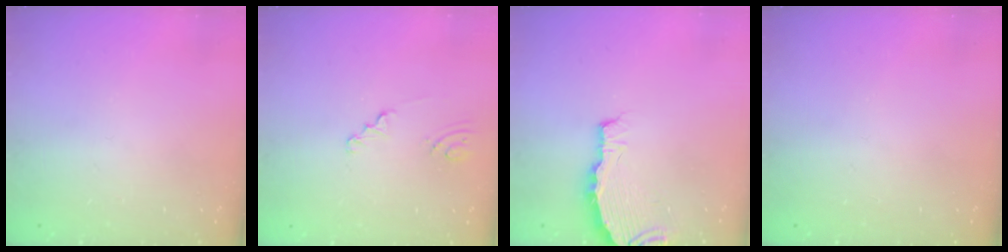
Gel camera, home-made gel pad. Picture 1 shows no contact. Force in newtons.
{"total": 1.2, "press": 1.1, "slide": 0.1}
{"total": 5.0, "press": 4.9, "slide": 0.4}
{"total": 0.0}